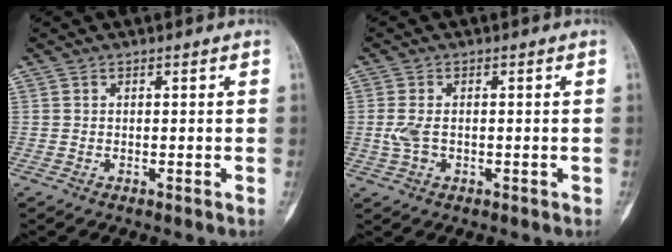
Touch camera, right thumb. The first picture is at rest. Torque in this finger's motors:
{"motor_torque": [-0.07, -0.01, 0.21, 0.20, 0.08]}